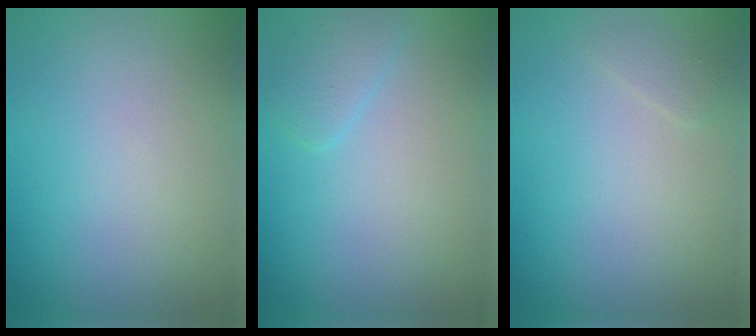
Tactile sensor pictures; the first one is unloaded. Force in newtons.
{"total": 1.6, "press": 1.6, "slide": 0.2}
{"total": 0.9, "press": 0.9, "slide": 0.0}